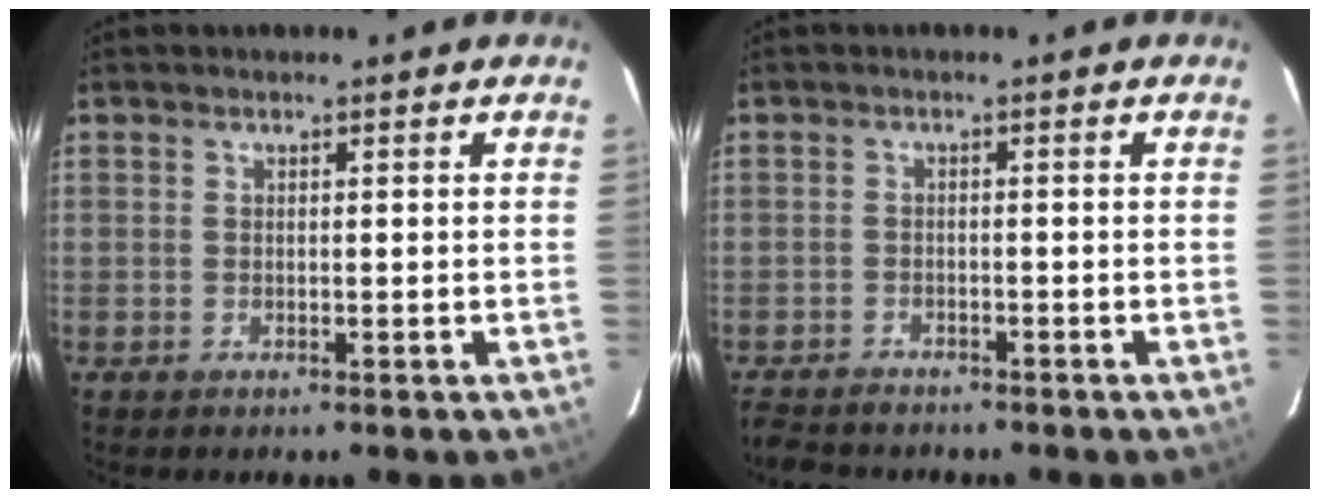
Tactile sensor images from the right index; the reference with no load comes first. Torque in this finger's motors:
{"motor_torque": [0.20, -0.03, 0.06, 0.02]}